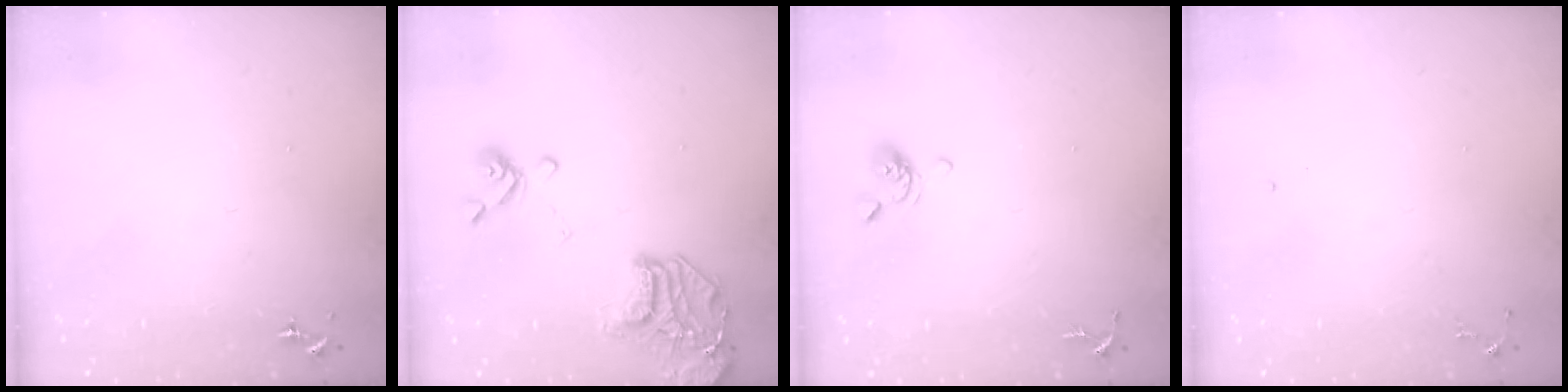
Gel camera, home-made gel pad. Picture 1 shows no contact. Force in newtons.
{"total": 15.3, "press": 15.2, "slide": 1.8}
{"total": 6.2, "press": 6.1, "slide": 1.1}
{"total": 5.1, "press": 5.0, "slide": 0.6}